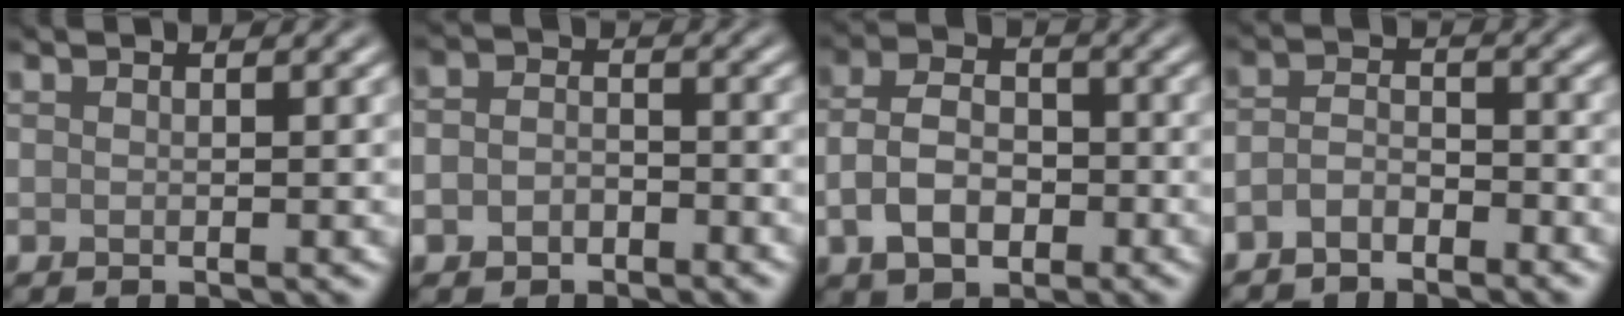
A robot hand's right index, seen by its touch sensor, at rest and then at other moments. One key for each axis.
{"total": 3.1, "fx": -1.5, "fy": 2.3, "fz": 1.5, "tx": -0.013, "ty": -0.002, "tz": -0.034}
{"total": 5.4, "fx": -1.4, "fy": 3.6, "fz": 3.7, "tx": -0.074, "ty": 0.003, "tz": -0.033}
{"total": 2.6, "fx": -1.9, "fy": 1.2, "fz": 1.3, "tx": -0.029, "ty": 0.004, "tz": -0.044}